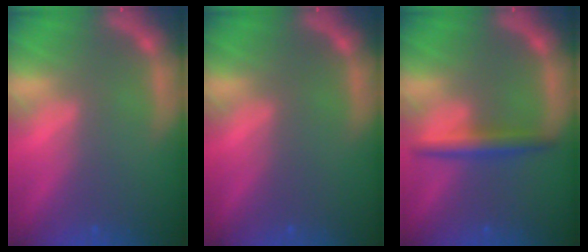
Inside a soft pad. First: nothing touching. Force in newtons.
{"total": 0.0}
{"total": 3.0}